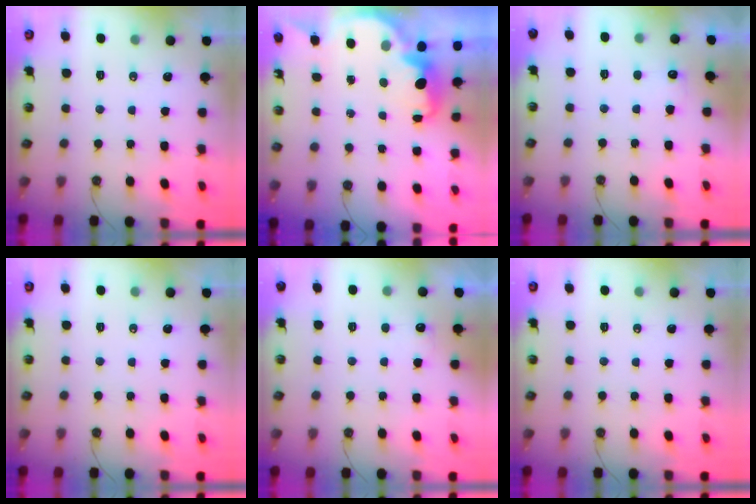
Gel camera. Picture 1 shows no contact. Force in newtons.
{"total": 2.9, "press": 2.9, "slide": 0.6}
{"total": 5.9, "press": 5.7, "slide": 1.3}
{"total": 0.0}
{"total": 4.8, "press": 4.7, "slide": 1.1}
{"total": 0.0}